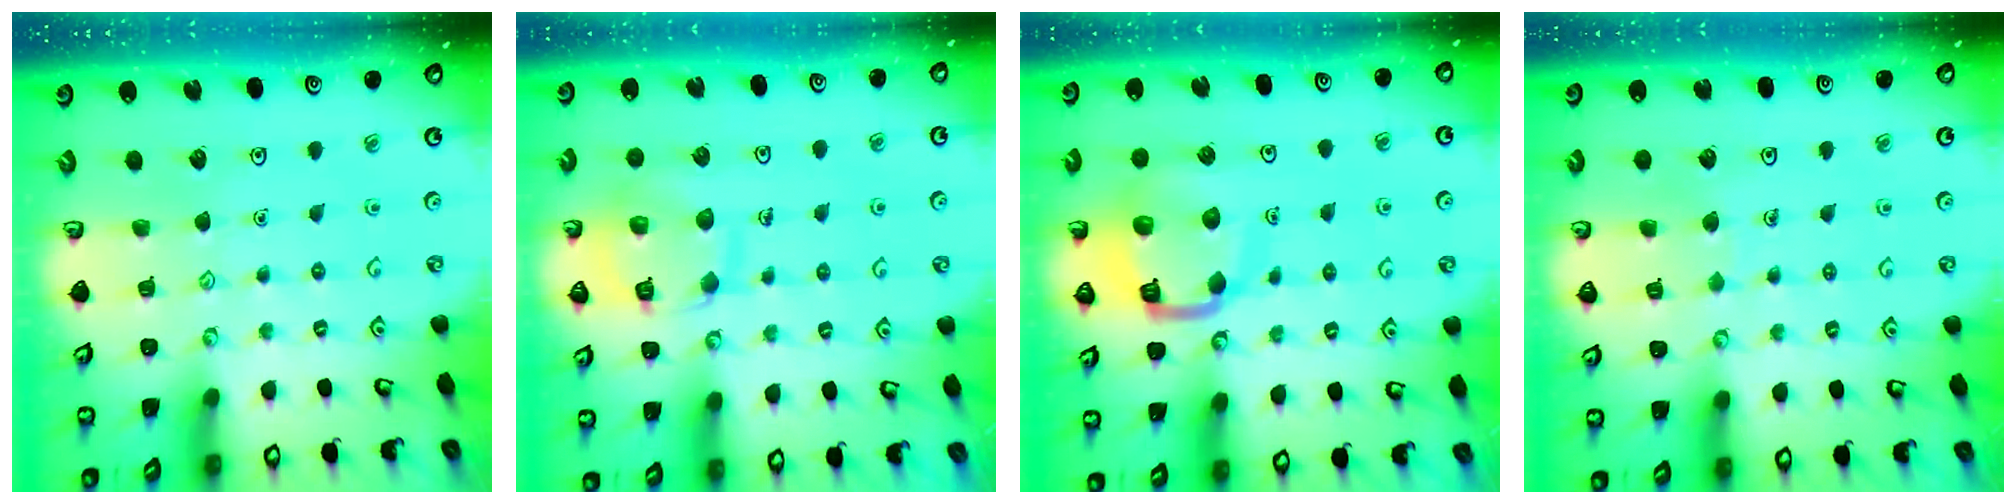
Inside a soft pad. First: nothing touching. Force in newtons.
{"total": 13.8, "press": 13.8, "slide": 1.4}
{"total": 11.5, "press": 11.4, "slide": 1.4}
{"total": 3.4, "press": 3.4, "slide": 0.3}